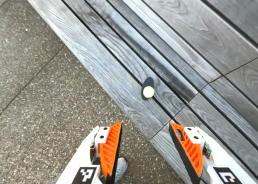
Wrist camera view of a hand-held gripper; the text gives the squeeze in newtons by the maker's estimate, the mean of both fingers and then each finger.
{"total": 0.0}